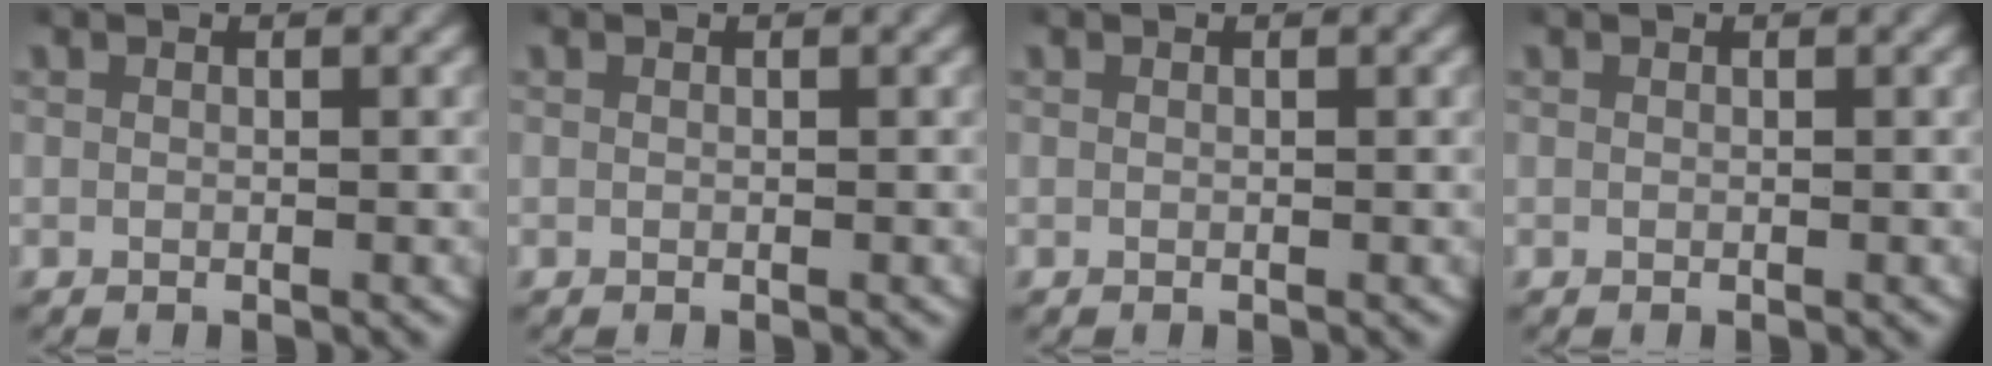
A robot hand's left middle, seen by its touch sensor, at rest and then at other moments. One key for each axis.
{"total": 0.0}
{"total": 0.0}
{"total": 0.0}